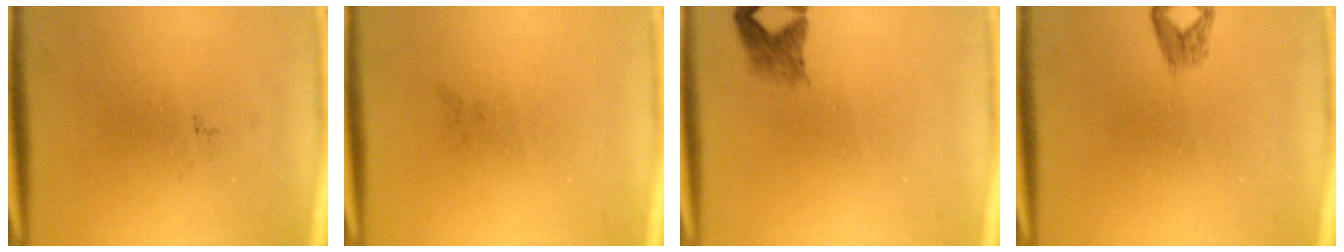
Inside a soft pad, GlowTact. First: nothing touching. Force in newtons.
{"total": 0.0}
{"total": 2.0}
{"total": 1.4}